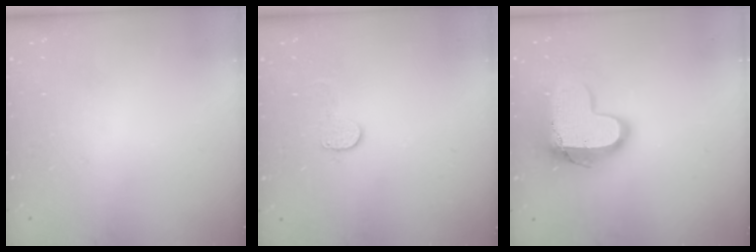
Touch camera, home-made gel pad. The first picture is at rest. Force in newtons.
{"total": 7.1, "press": 7.1, "slide": 0.4}
{"total": 14.2, "press": 14.1, "slide": 1.1}